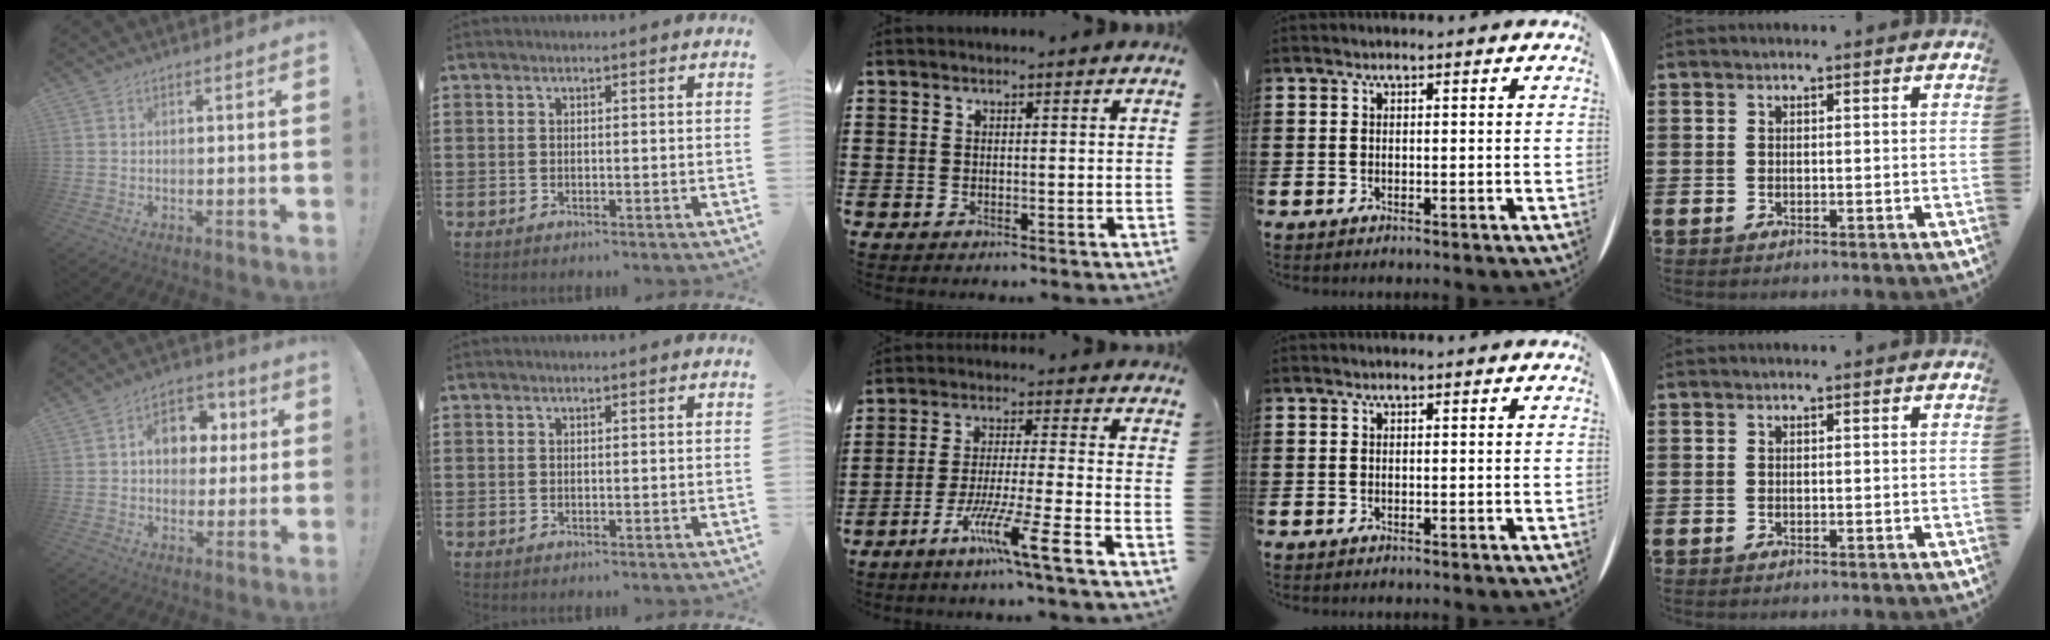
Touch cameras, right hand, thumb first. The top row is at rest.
{"thumb": {"total": 10.9, "force": [2.1, 8.3, 6.7], "torque": [-0.095, 0.003, 0.042]}, "middle": {"total": 9.0, "force": [-6.0, -0.5, 6.7], "torque": [-0.128, -0.012, -0.115]}}